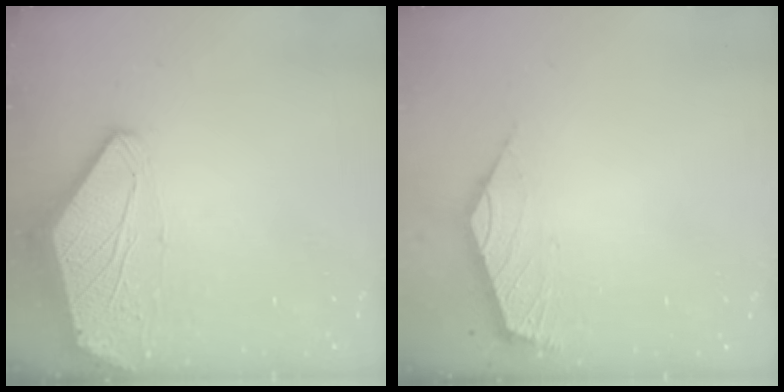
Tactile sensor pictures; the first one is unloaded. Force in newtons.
{"total": 2.5, "press": 2.4, "slide": 0.7}